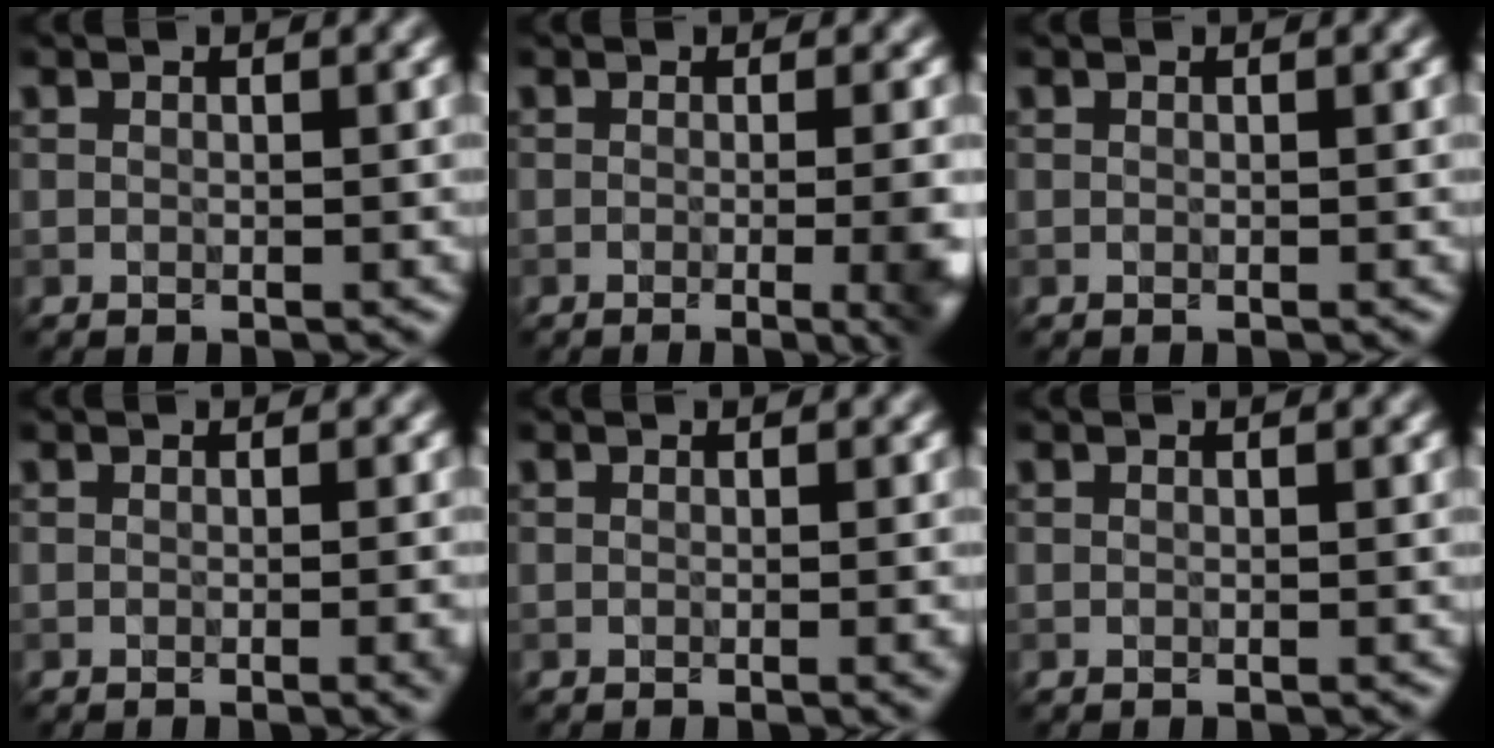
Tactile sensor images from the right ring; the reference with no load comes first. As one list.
[{"total": 9.4, "force": [-1.2, 4.6, 8.2], "torque": [-0.016, 0.022, -0.006]}, {"total": 0.0}, {"total": 2.9, "force": [-0.7, 1.1, 2.6], "torque": [0.000, 0.007, -0.004]}, {"total": 1.5, "force": [-0.3, 0.6, 1.4], "torque": [-0.001, -0.001, -0.005]}, {"total": 0.0}]